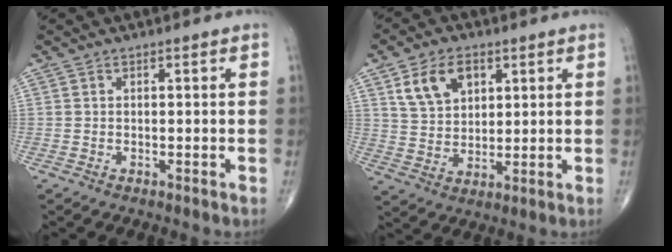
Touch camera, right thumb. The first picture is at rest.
{"total": 9.4, "force": [4.2, 6.2, 5.6], "torque": [-0.081, -0.014, 0.083]}